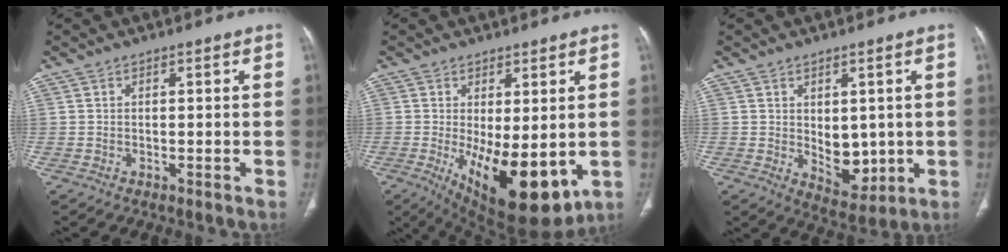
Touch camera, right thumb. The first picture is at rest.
{"total": 15.4, "force": [-3.0, 6.4, 13.6], "torque": [-0.203, -0.030, -0.022]}
{"total": 7.4, "force": [0.0, 4.8, 5.7], "torque": [-0.050, -0.018, 0.019]}